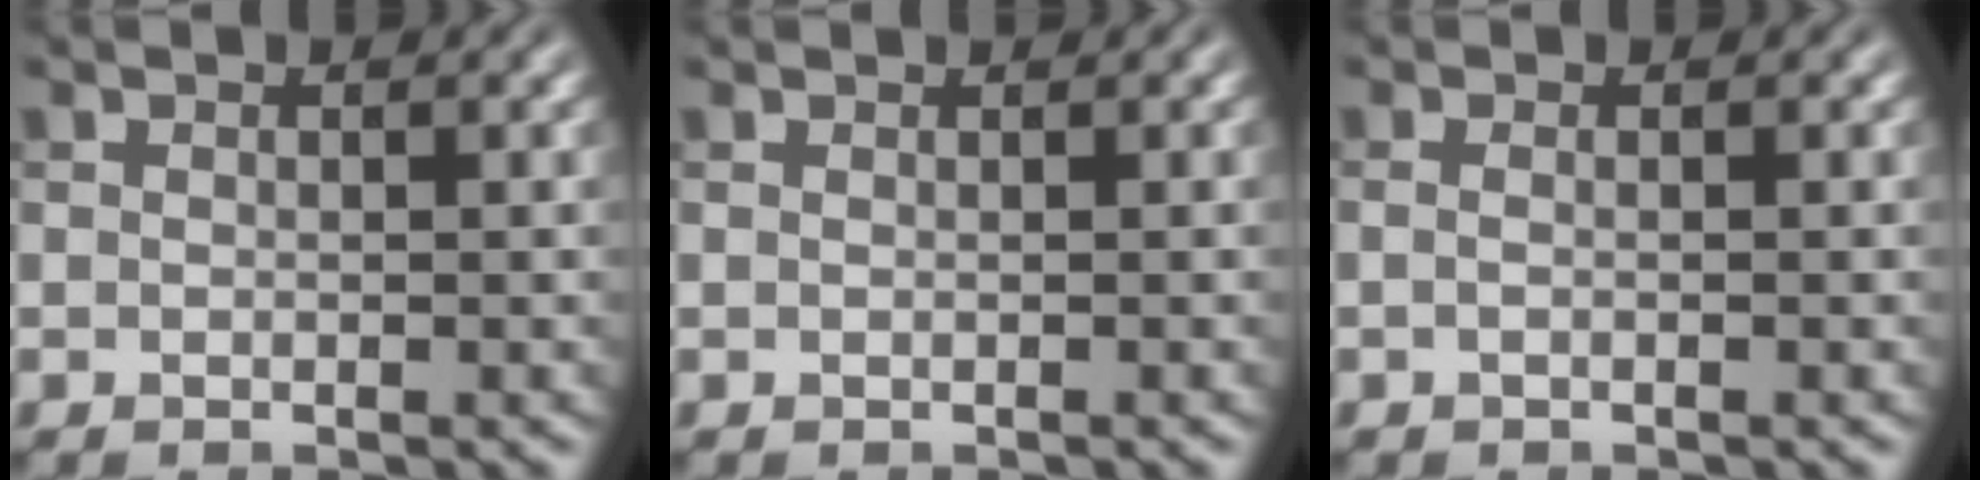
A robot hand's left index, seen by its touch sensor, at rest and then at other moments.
{"total": 0.9, "force": [0.7, 0.3, 0.6], "torque": [-0.006, 0.003, 0.000]}
{"total": 0.9, "force": [-0.1, 0.4, 0.8], "torque": [-0.014, -0.007, -0.007]}